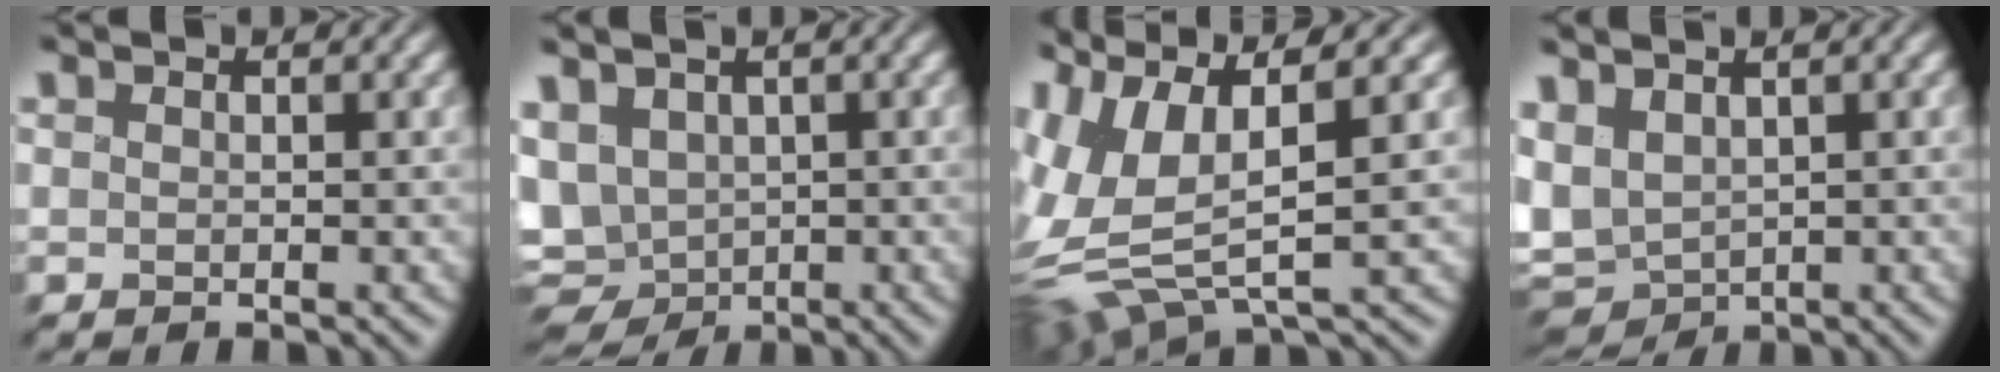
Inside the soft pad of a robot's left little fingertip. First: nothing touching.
{"total": 7.2, "force": [-0.6, 5.4, 4.6], "torque": [-0.089, -0.016, 0.002]}
{"total": 10.5, "force": [1.2, 4.6, 9.3], "torque": [-0.228, -0.004, 0.025]}
{"total": 4.6, "force": [0.0, 3.3, 3.2], "torque": [-0.079, 0.001, 0.000]}